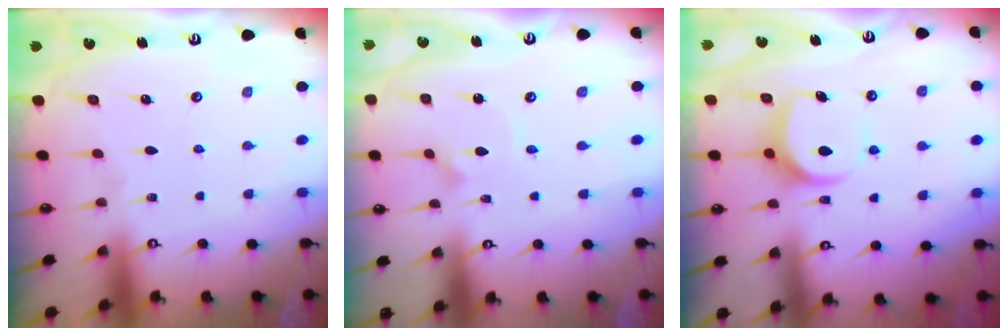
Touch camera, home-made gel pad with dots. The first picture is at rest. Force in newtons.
{"total": 2.8, "press": 2.8, "slide": 0.2}
{"total": 8.5, "press": 8.4, "slide": 1.0}